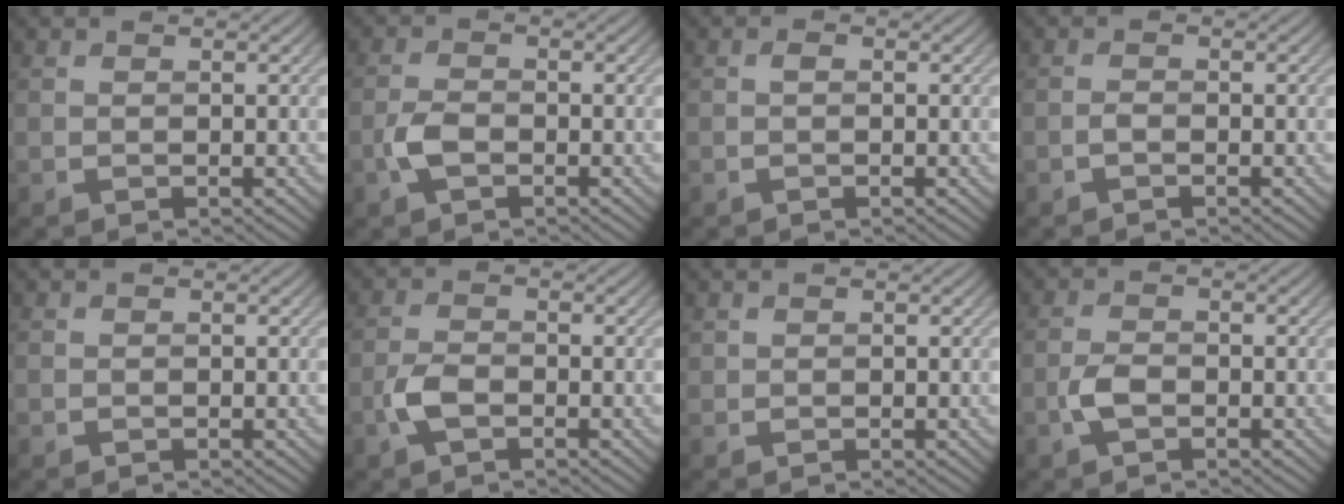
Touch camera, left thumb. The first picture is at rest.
{"total": 2.9, "force": [-1.3, 1.5, 2.1], "torque": [-0.048, 0.000, -0.033]}
{"total": 0.7, "force": [-0.2, 0.4, 0.5], "torque": [-0.010, 0.003, -0.003]}
{"total": 1.0, "force": [-0.7, 0.4, 0.6], "torque": [-0.011, 0.002, -0.014]}
{"total": 0.0}
{"total": 3.1, "force": [-1.5, 1.5, 2.3], "torque": [-0.054, 0.000, -0.037]}
{"total": 0.7, "force": [0.6, 0.3, 0.1], "torque": [-0.004, 0.000, 0.015]}
{"total": 2.6, "force": [-1.2, 1.3, 1.9], "torque": [-0.042, 0.001, -0.028]}